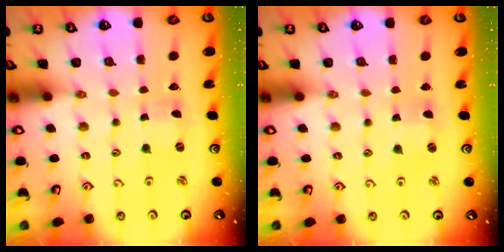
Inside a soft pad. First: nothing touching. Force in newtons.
{"total": 1.0, "press": 1.0, "slide": 0.1}